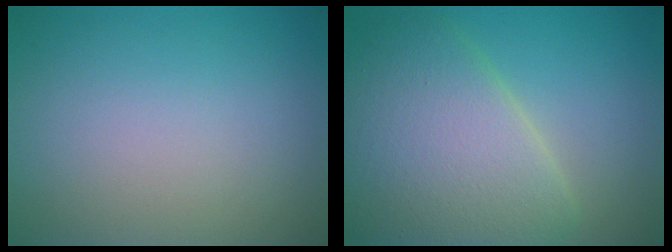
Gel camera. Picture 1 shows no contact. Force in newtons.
{"total": 9.0, "press": 9.0, "slide": 0.4}